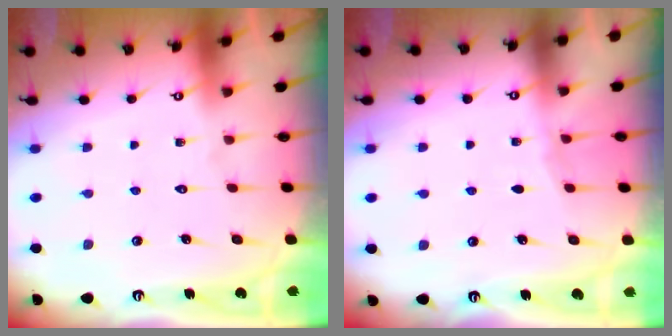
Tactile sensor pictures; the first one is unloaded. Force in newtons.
{"total": 3.4, "press": 3.4, "slide": 0.5}